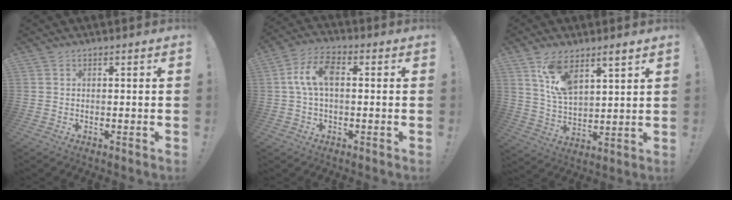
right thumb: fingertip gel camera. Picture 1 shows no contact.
{"total": 8.9, "force": [0.6, 4.9, 7.5], "torque": [-0.151, 0.009, 0.012]}
{"total": 10.7, "force": [7.0, 4.6, 6.7], "torque": [-0.119, -0.027, 0.131]}